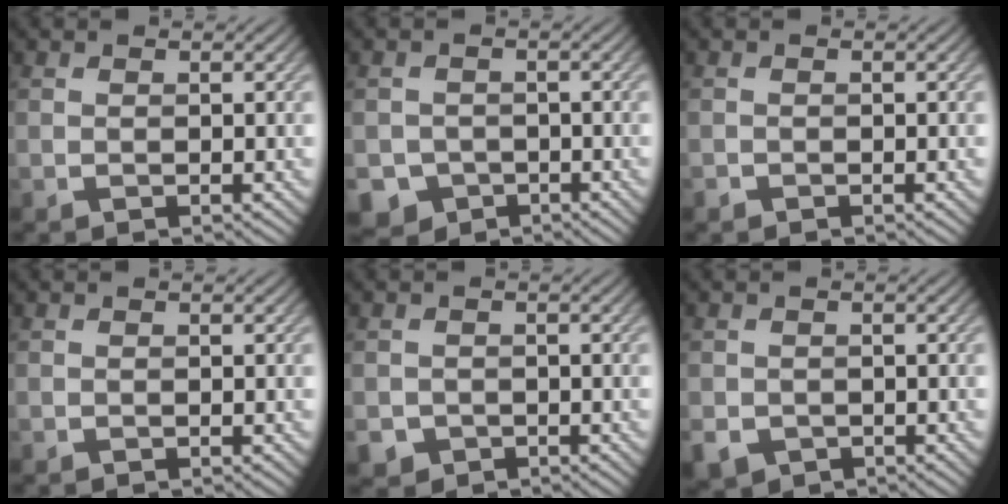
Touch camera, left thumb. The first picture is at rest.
{"total": 4.1, "force": [-2.2, 3.3, 0.8], "torque": [-0.014, -0.004, -0.043]}
{"total": 0.6, "force": [-0.5, 0.3, 0.1], "torque": [-0.002, -0.004, -0.010]}
{"total": 0.0}
{"total": 2.6, "force": [-1.3, 2.1, 0.6], "torque": [-0.013, -0.012, -0.029]}
{"total": 3.0, "force": [-1.3, 2.5, 1.0], "torque": [-0.027, -0.017, -0.027]}